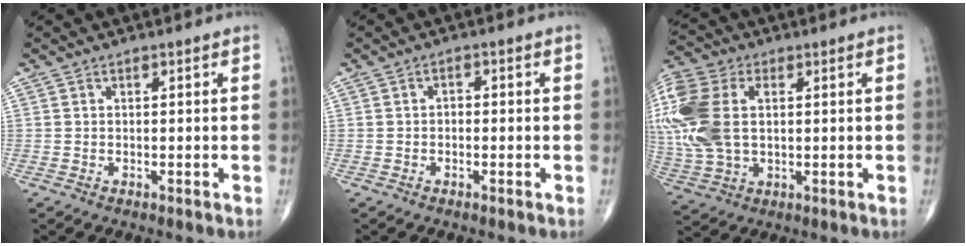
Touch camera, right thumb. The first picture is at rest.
{"total": 1.3, "force": [-0.4, 0.9, 0.7], "torque": [-0.003, 0.008, -0.011]}
{"total": 18.6, "force": [2.3, 11.9, 14.1], "torque": [-0.363, 0.005, 0.045]}